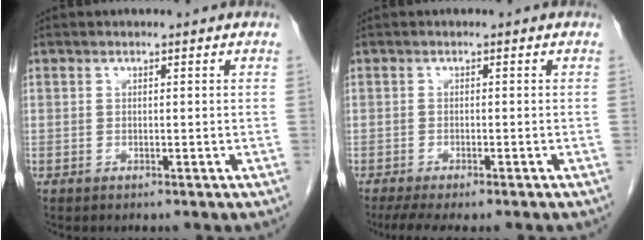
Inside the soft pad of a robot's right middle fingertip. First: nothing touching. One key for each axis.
{"total": 6.7, "fx": -5.5, "fy": 0.9, "fz": 3.7, "tx": -0.053, "ty": -0.012, "tz": -0.083}